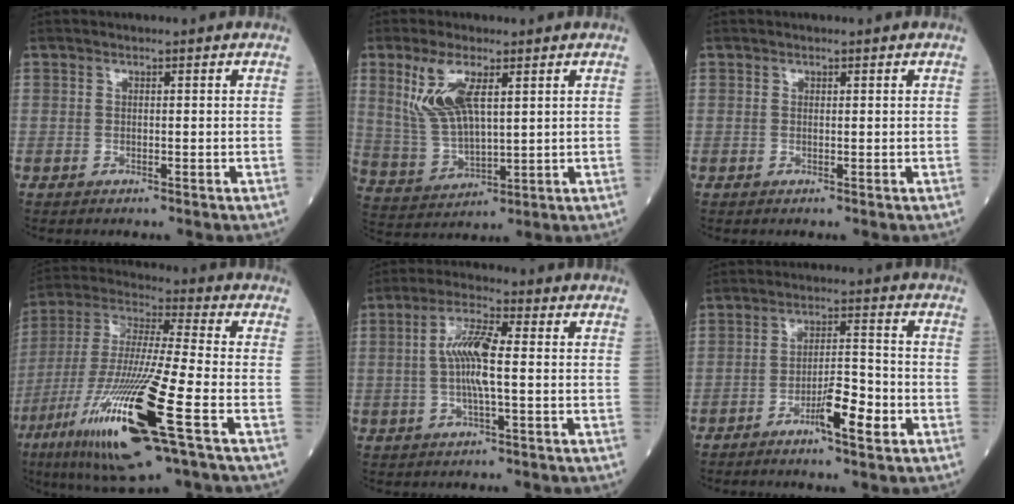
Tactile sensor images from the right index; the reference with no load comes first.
{"total": 9.4, "force": [3.9, 3.2, 7.9], "torque": [-0.184, 0.007, 0.090]}
{"total": 0.0}
{"total": 21.9, "force": [-9.1, 1.3, 19.8], "torque": [-0.418, -0.047, -0.167]}
{"total": 7.1, "force": [0.2, 0.8, 7.0], "torque": [-0.143, 0.005, 0.001]}
{"total": 6.6, "force": [-3.2, 1.1, 5.6], "torque": [-0.098, 0.004, -0.051]}